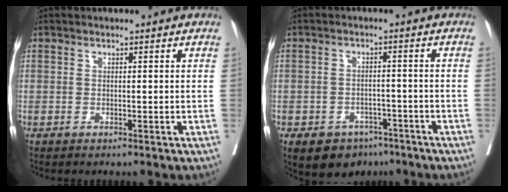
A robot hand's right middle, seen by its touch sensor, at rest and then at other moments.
{"total": 8.2, "force": [-5.4, 5.5, 2.6], "torque": [-0.038, 0.008, -0.075]}